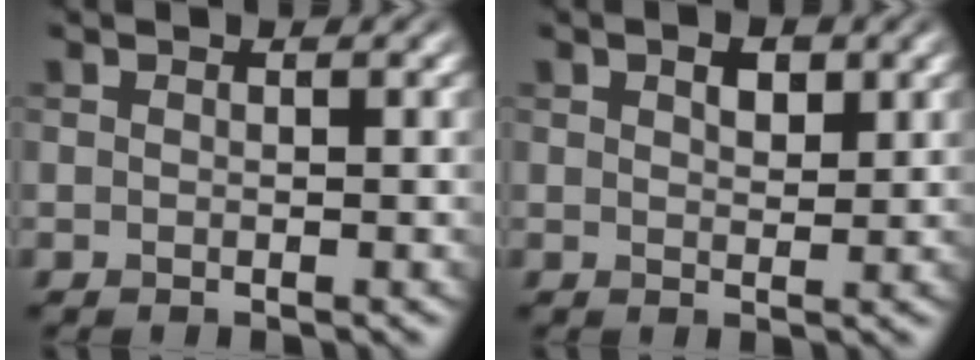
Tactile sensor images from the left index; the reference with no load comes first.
{"total": 2.1, "force": [1.0, 1.1, 1.5], "torque": [-0.023, 0.004, 0.019]}